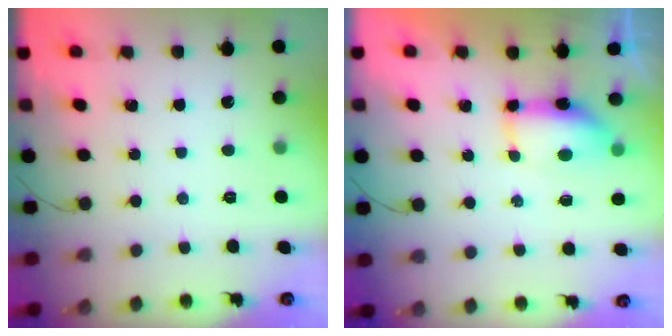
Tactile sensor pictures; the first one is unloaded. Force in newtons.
{"total": 13.9, "press": 9.1, "slide": 10.5}